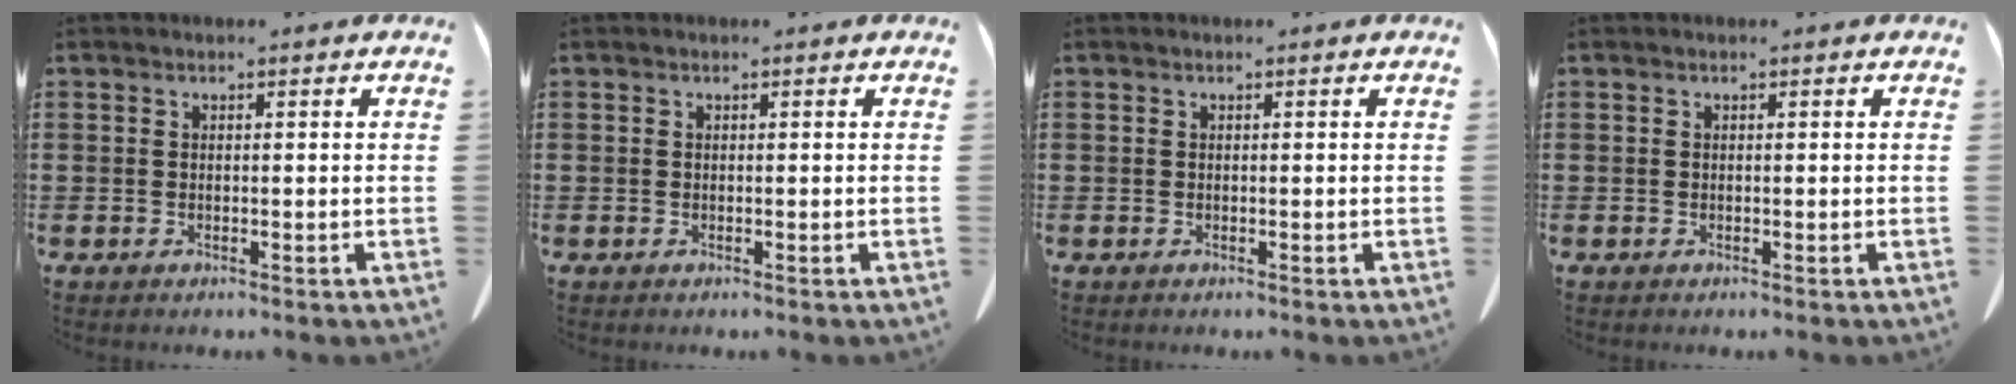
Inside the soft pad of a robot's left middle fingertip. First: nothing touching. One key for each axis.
{"total": 0.0}
{"total": 0.0}
{"total": 0.0}